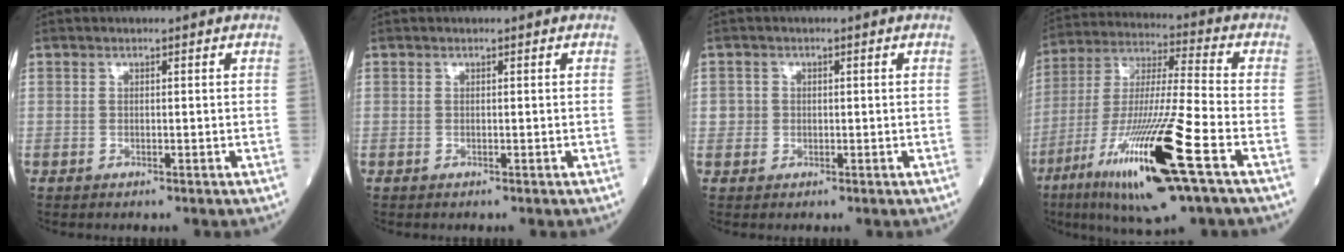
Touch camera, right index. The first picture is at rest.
{"total": 0.0}
{"total": 1.6, "force": [0.1, 1.6, 0.1], "torque": [0.005, 0.007, 0.002]}
{"total": 20.8, "force": [-9.5, 1.1, 18.5], "torque": [-0.374, -0.040, -0.169]}